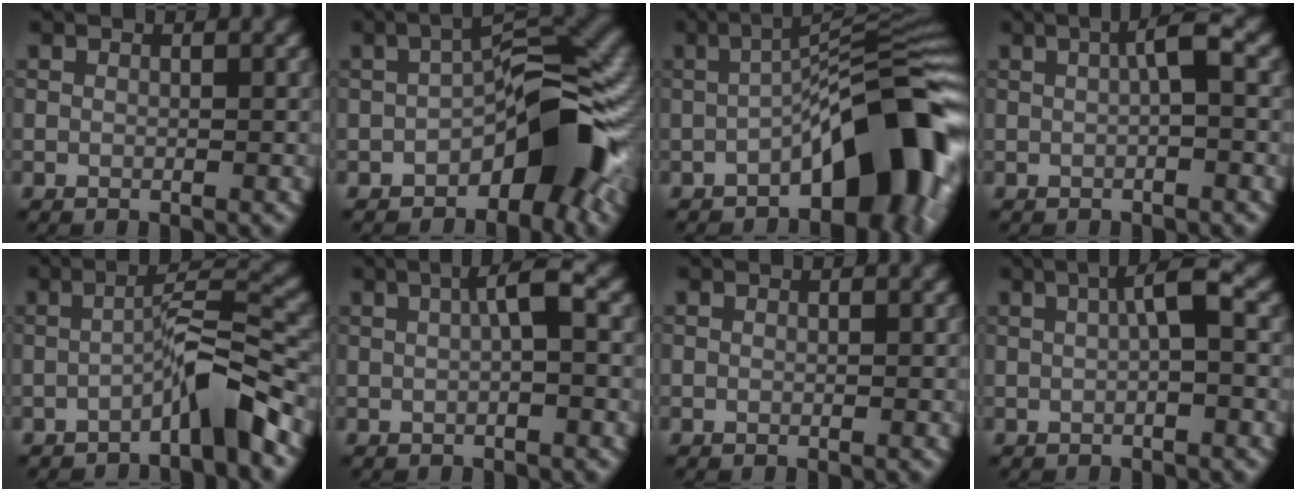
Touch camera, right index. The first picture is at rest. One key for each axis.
{"total": 8.7, "fx": -3.5, "fy": 3.7, "fz": 7.0, "tx": -0.073, "ty": 0.021, "tz": -0.070}
{"total": 10.9, "fx": -4.4, "fy": 3.7, "fz": 9.3, "tx": -0.112, "ty": 0.023, "tz": -0.076}
{"total": 2.3, "fx": 0.3, "fy": 0.3, "fz": 2.2, "tx": -0.037, "ty": 0.011, "tz": 0.004}
{"total": 4.8, "fx": -2.7, "fy": 0.5, "fz": 3.9, "tx": -0.062, "ty": 0.022, "tz": -0.055}
{"total": 2.7, "fx": 0.5, "fy": 0.4, "fz": 2.6, "tx": -0.041, "ty": 0.013, "tz": 0.005}
{"total": 0.0}
{"total": 2.8, "fx": 0.5, "fy": 0.4, "fz": 2.8, "tx": -0.044, "ty": 0.013, "tz": 0.005}